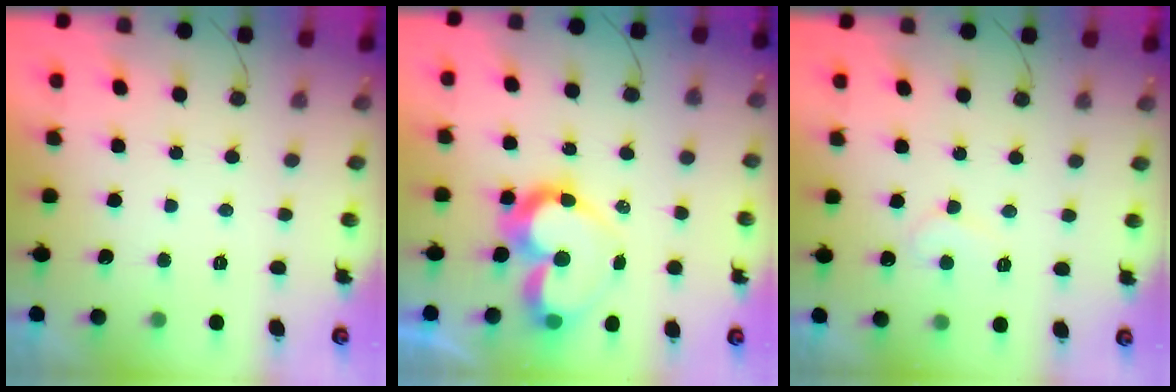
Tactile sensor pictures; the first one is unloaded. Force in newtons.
{"total": 12.4, "press": 12.3, "slide": 1.1}
{"total": 6.3, "press": 6.3, "slide": 0.4}